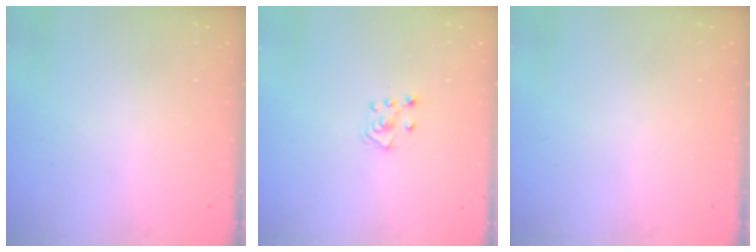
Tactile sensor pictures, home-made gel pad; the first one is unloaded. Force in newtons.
{"total": 4.8, "press": 4.8, "slide": 0.5}
{"total": 0.0}